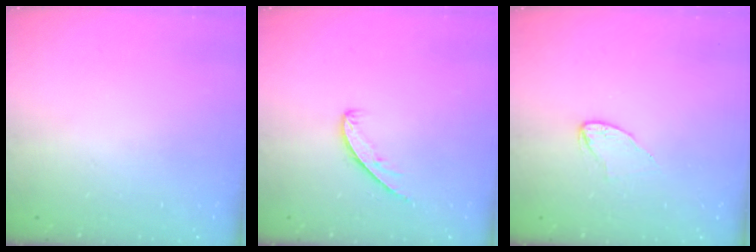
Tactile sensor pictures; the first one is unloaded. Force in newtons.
{"total": 5.0, "press": 5.0, "slide": 0.5}
{"total": 3.8, "press": 3.8, "slide": 0.4}